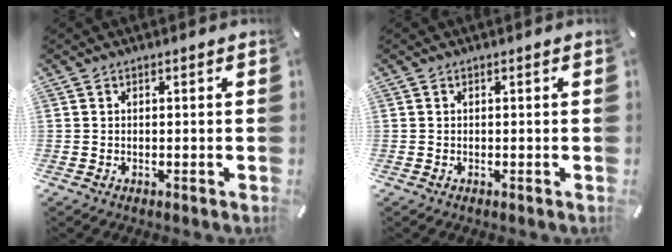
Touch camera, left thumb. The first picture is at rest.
{"total": 0.0}